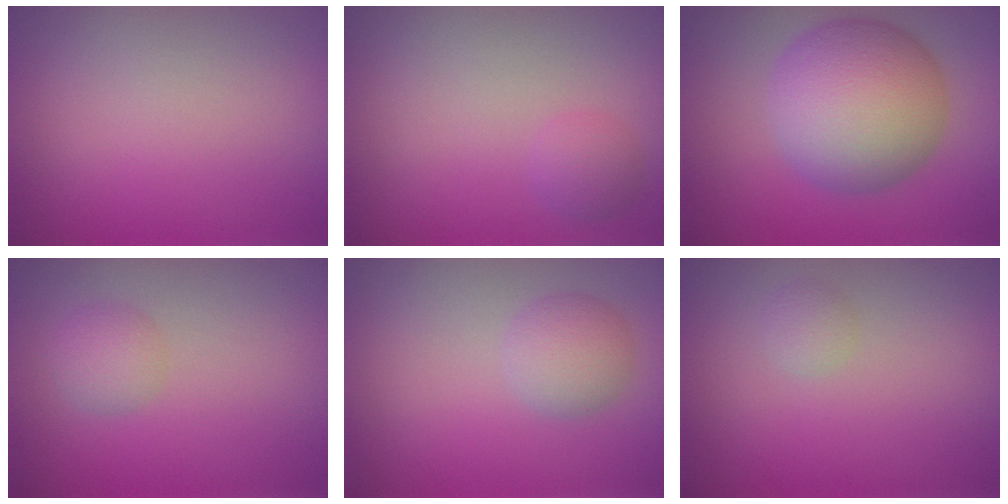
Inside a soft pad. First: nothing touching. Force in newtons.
{"total": 1.5, "press": 1.5, "slide": 0.1}
{"total": 9.7, "press": 9.7, "slide": 0.1}
{"total": 1.6, "press": 1.6, "slide": 0.2}
{"total": 2.7, "press": 2.7, "slide": 0.1}
{"total": 1.1, "press": 1.1, "slide": 0.0}